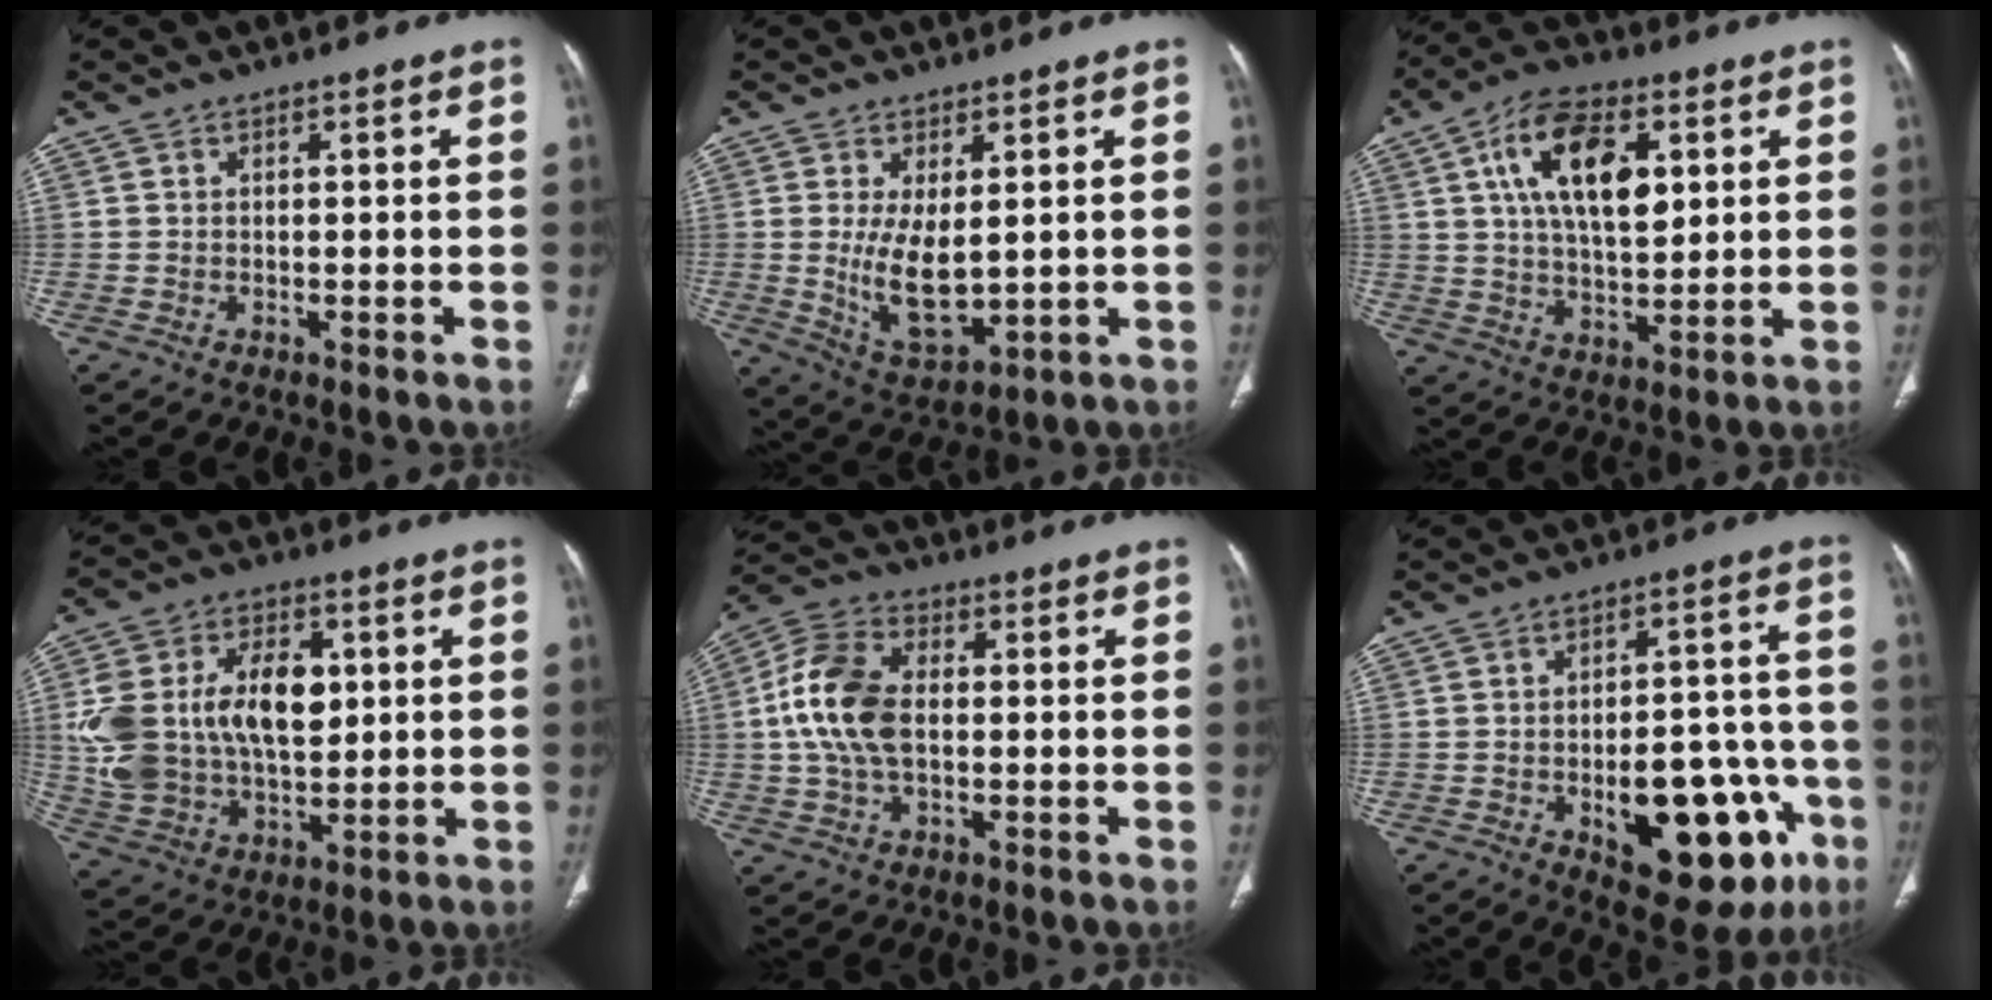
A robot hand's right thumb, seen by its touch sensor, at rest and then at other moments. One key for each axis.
{"total": 9.5, "fx": 0.6, "fy": 4.6, "fz": 8.3, "tx": -0.136, "ty": -0.026, "tz": 0.031}
{"total": 15.8, "fx": 5.0, "fy": 8.2, "fz": 12.5, "tx": -0.195, "ty": -0.010, "tz": 0.087}
{"total": 21.2, "fx": 3.1, "fy": 13.3, "fz": 16.1, "tx": -0.291, "ty": 0.001, "tz": 0.066}
{"total": 12.8, "fx": 0.3, "fy": 8.0, "fz": 10.0, "tx": -0.198, "ty": 0.016, "tz": 0.000}
{"total": 20.6, "fx": -7.2, "fy": 9.9, "fz": 16.6, "tx": -0.165, "ty": 0.038, "tz": -0.079}